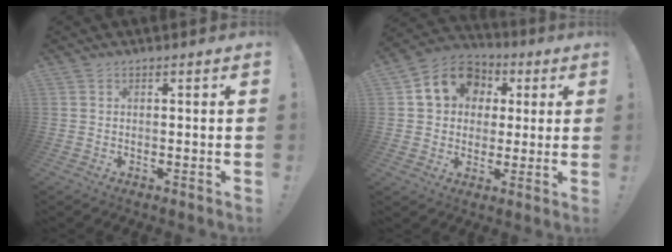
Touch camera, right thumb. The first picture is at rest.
{"total": 13.6, "force": [4.0, 11.4, 6.4], "torque": [-0.085, -0.006, 0.078]}